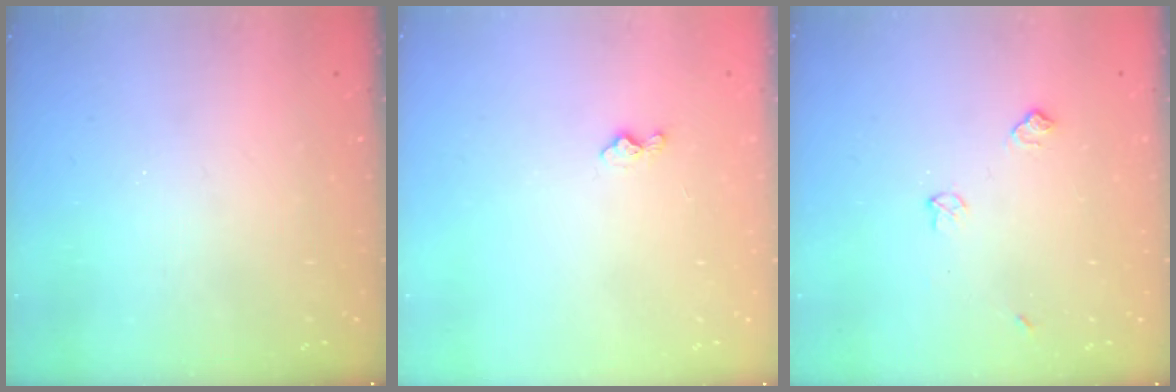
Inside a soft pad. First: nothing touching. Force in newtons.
{"total": 3.5, "press": 3.5, "slide": 0.4}
{"total": 5.6, "press": 5.6, "slide": 0.9}